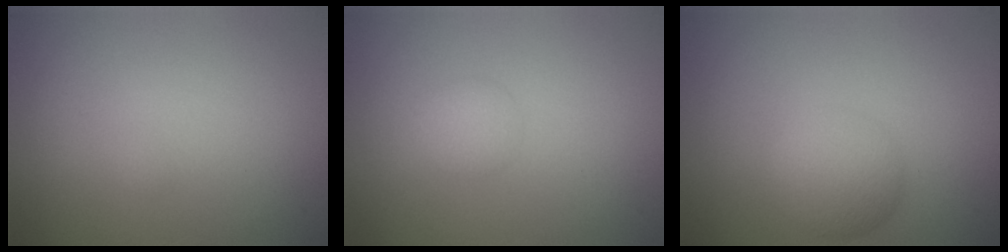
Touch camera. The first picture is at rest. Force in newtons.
{"total": 1.5, "press": 1.5, "slide": 0.0}
{"total": 3.2, "press": 3.2, "slide": 0.0}